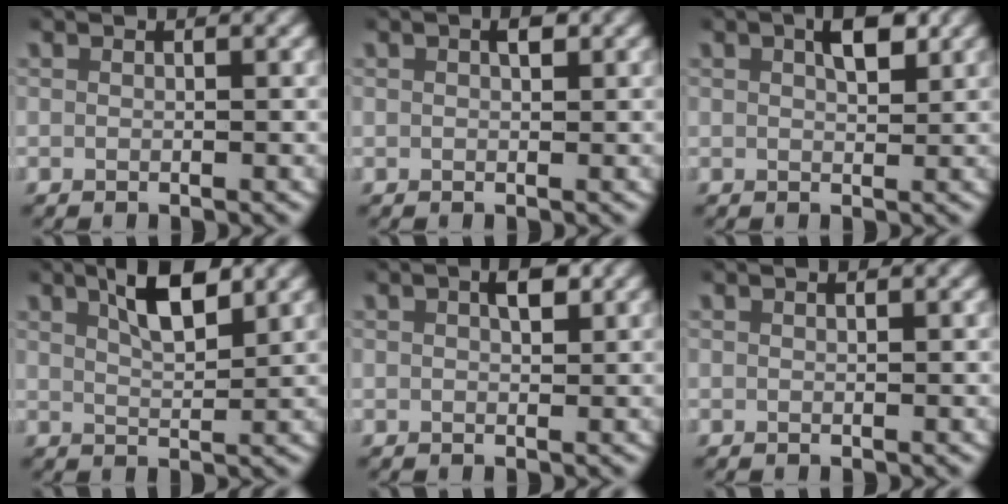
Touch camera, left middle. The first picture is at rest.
{"total": 1.1, "force": [0.5, 0.6, 0.8], "torque": [-0.016, 0.003, 0.008]}
{"total": 2.9, "force": [1.3, 1.2, 2.3], "torque": [-0.028, 0.006, 0.019]}
{"total": 4.4, "force": [2.7, 1.3, 3.2], "torque": [-0.053, 0.003, 0.044]}
{"total": 1.8, "force": [0.8, 0.8, 1.4], "torque": [-0.019, 0.005, 0.012]}
{"total": 0.0}